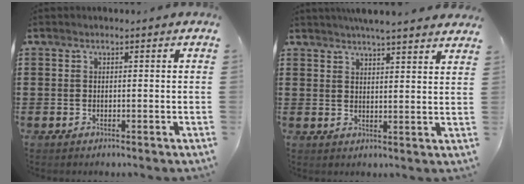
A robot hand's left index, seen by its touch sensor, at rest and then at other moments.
{"total": 4.3, "force": [4.1, -0.4, 1.2], "torque": [-0.035, -0.012, 0.074]}